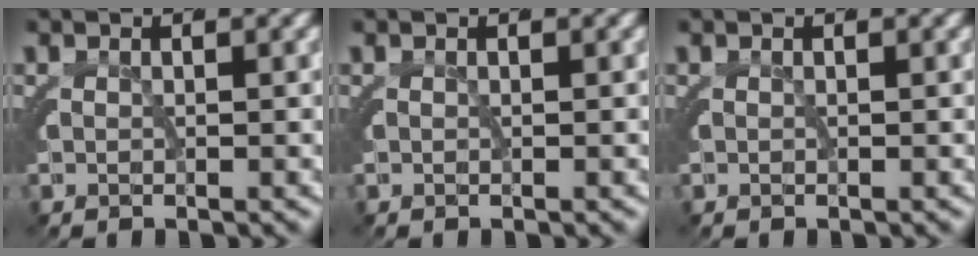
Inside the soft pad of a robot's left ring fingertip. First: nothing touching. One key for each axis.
{"total": 0.0}
{"total": 0.0}